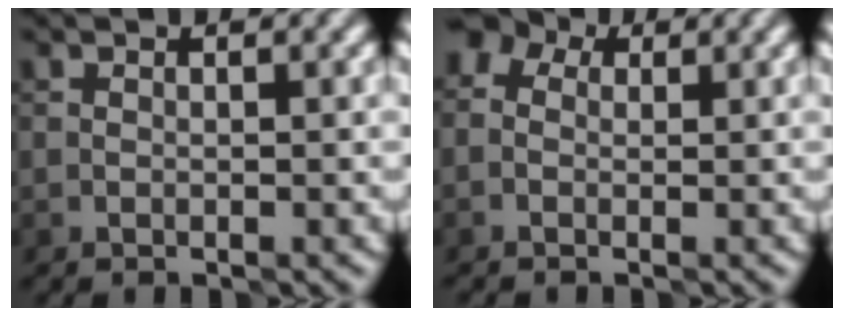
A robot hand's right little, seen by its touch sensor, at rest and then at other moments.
{"total": 2.9, "force": [0.4, 2.5, 1.4], "torque": [-0.015, 0.023, -0.021]}